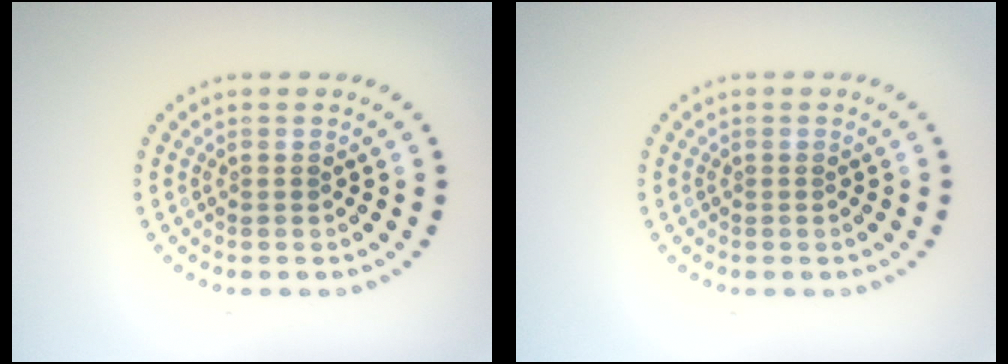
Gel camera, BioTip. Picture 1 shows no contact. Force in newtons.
{"total": 0.0}